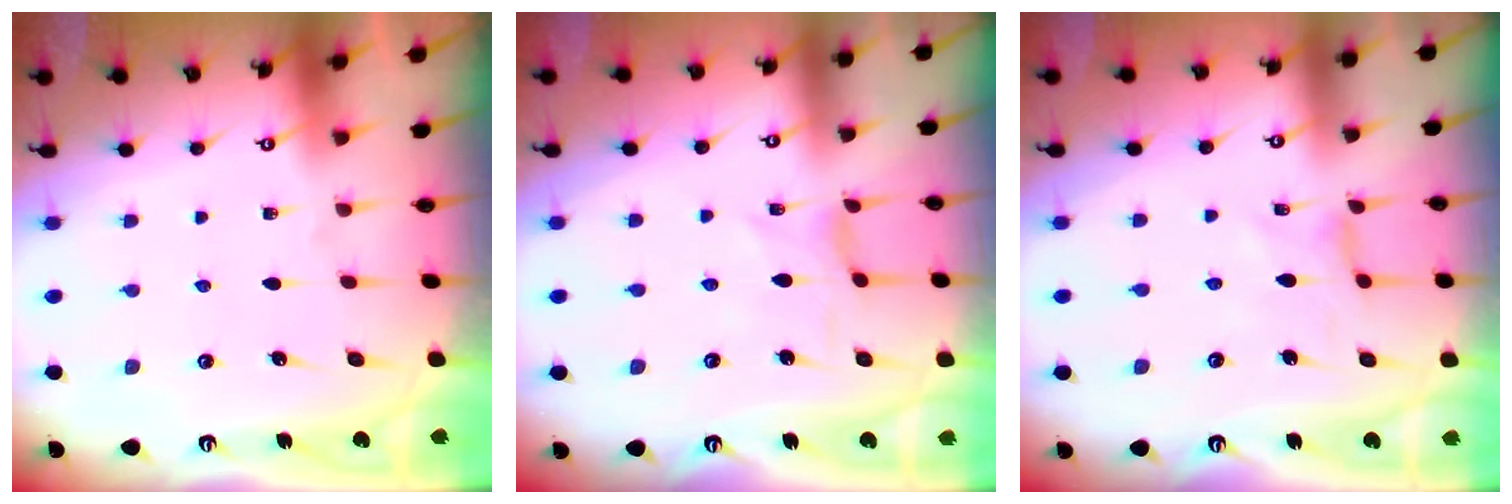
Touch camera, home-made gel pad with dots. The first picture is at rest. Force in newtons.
{"total": 1.1, "press": 1.0, "slide": 0.1}
{"total": 0.5, "press": 0.5, "slide": 0.3}